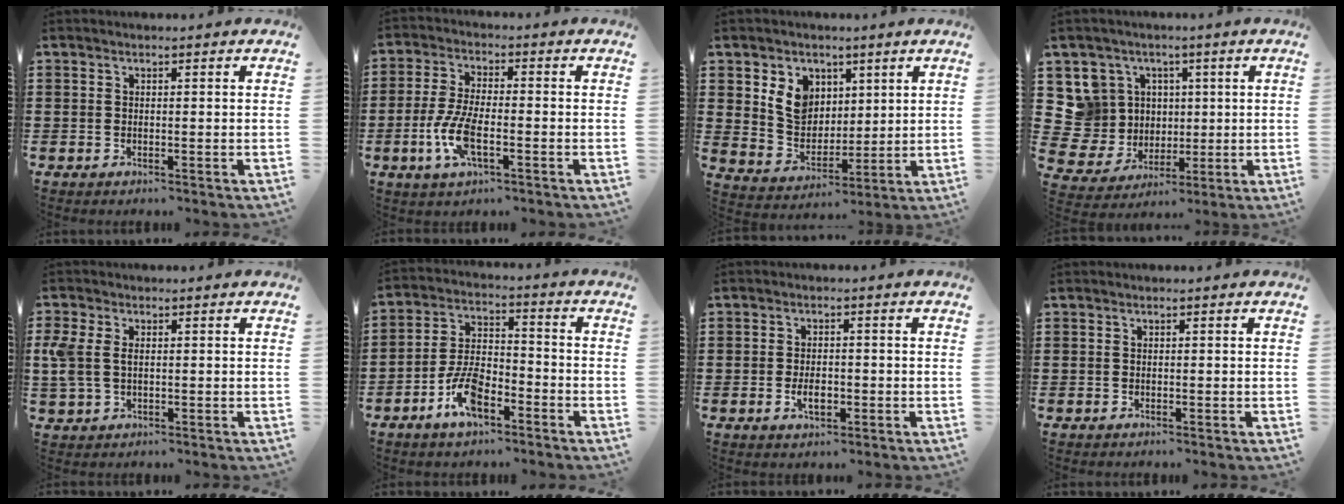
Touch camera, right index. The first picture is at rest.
{"total": 7.3, "force": [-2.4, 2.6, 6.4], "torque": [-0.153, -0.013, -0.050]}
{"total": 7.2, "force": [3.2, 6.0, 2.4], "torque": [-0.068, 0.010, 0.059]}
{"total": 9.9, "force": [2.5, 9.3, 2.2], "torque": [-0.114, -0.008, 0.055]}
{"total": 3.8, "force": [0.4, 2.5, 2.9], "torque": [-0.084, 0.000, 0.000]}
{"total": 8.0, "force": [-4.4, 3.7, 5.7], "torque": [-0.124, 0.009, -0.084]}
{"total": 3.2, "force": [-0.9, 1.5, 2.6], "torque": [-0.040, -0.001, -0.017]}
{"total": 0.0}